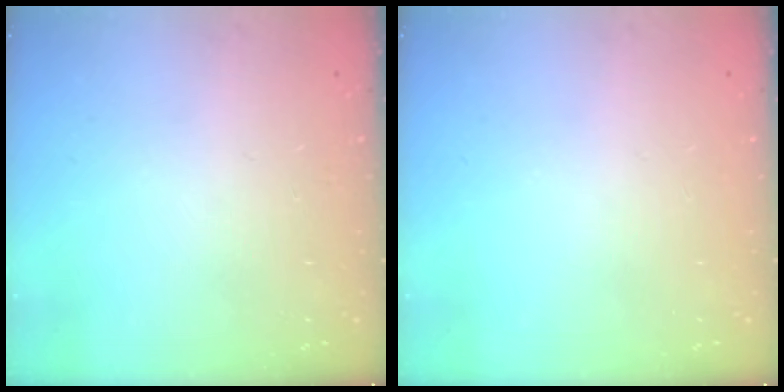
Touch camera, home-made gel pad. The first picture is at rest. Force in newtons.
{"total": 0.0}